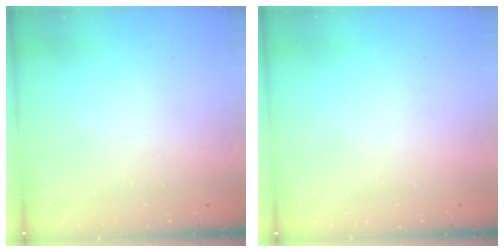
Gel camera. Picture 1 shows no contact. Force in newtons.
{"total": 0.0}